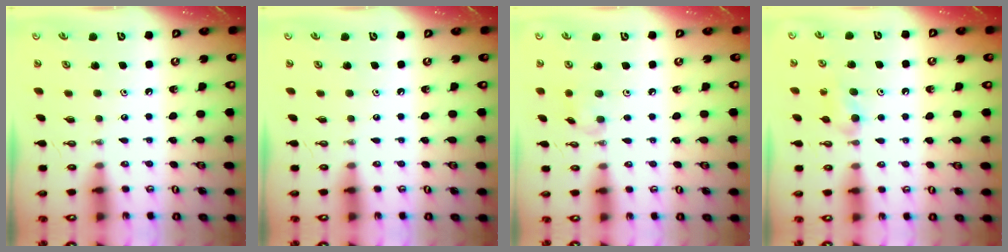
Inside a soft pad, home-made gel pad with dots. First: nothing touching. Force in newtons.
{"total": 0.0}
{"total": 5.2, "press": 5.0, "slide": 1.2}
{"total": 4.5, "press": 4.2, "slide": 1.4}